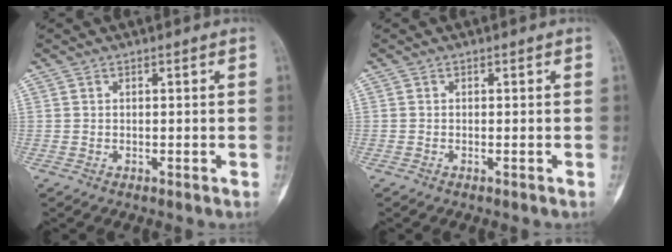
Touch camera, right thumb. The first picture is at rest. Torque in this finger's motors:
{"motor_torque": [-1.10, 0.20, -0.07, 0.06, -0.17]}